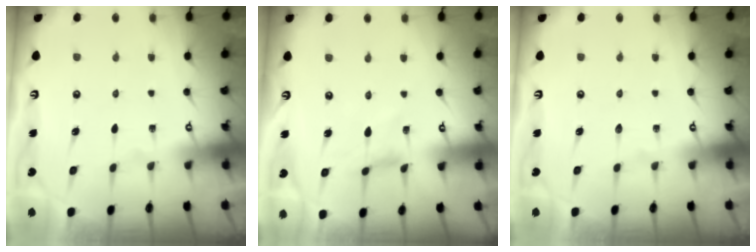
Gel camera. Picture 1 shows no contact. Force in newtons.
{"total": 0.0}
{"total": 0.0}